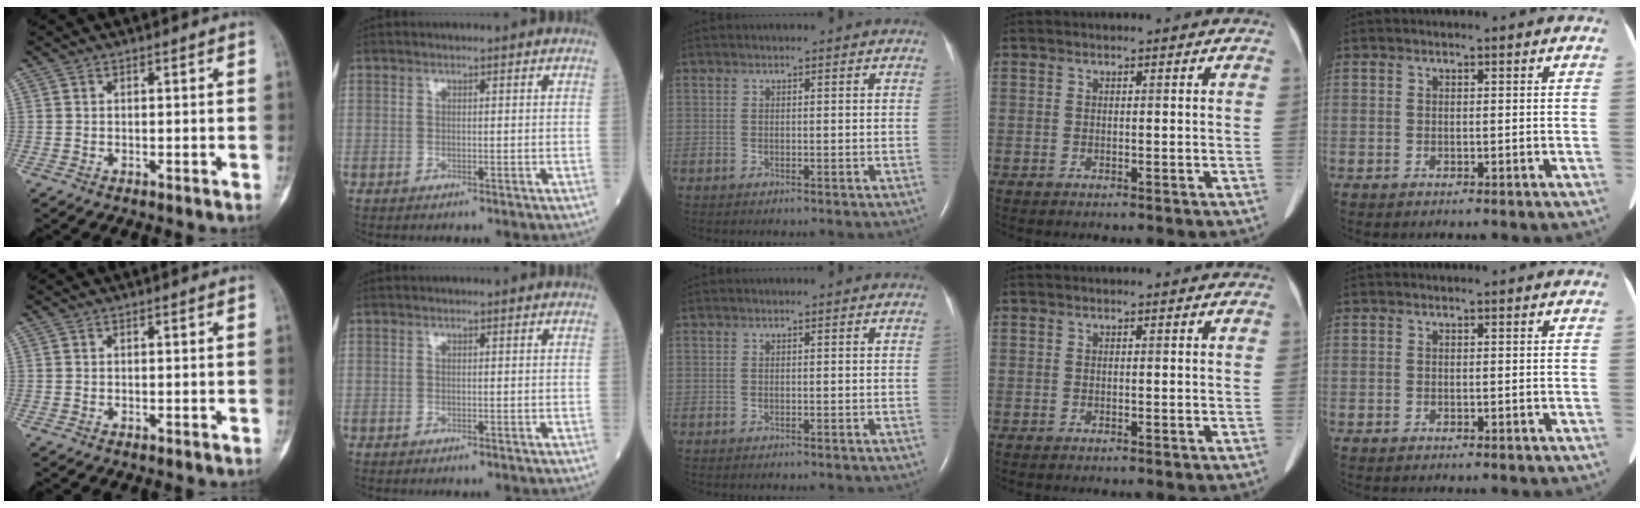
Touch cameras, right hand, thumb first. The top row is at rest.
{}